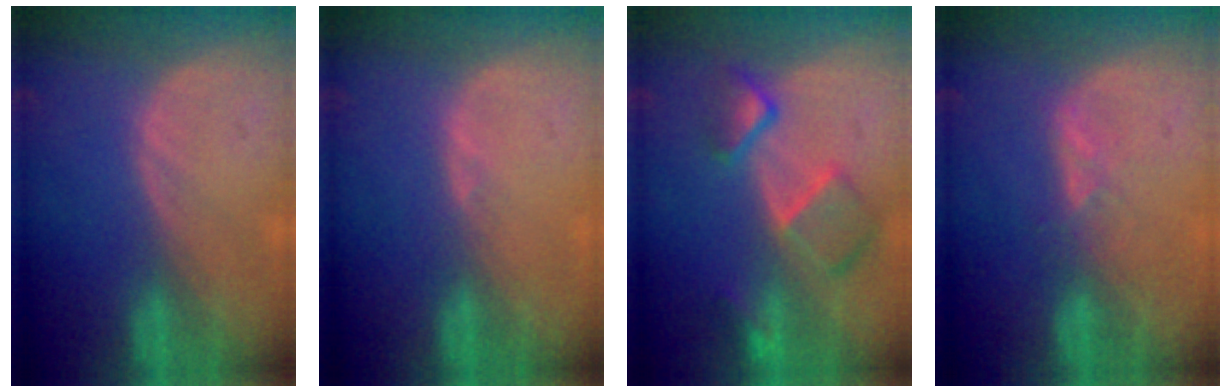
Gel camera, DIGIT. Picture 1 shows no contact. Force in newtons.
{"total": 0.6, "press": 0.5, "slide": 0.3}
{"total": 7.7, "press": 6.7, "slide": 3.9}
{"total": 2.0, "press": 2.0, "slide": 0.3}